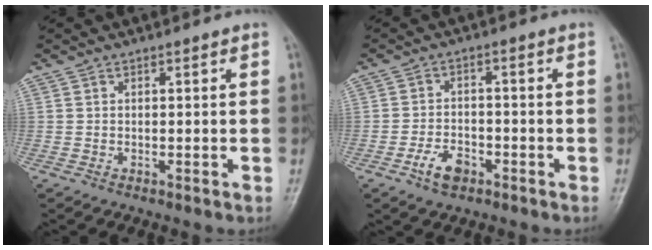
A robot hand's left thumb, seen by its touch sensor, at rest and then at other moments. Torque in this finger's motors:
{"motor_torque": [-0.13, 0.74, 0.57, 0.26, 0.01]}